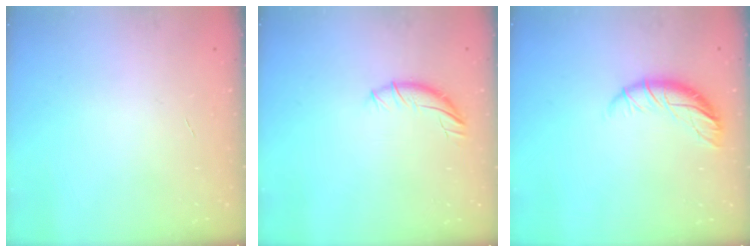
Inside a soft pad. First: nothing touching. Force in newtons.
{"total": 6.6, "press": 6.6, "slide": 0.5}
{"total": 9.1, "press": 9.1, "slide": 0.9}